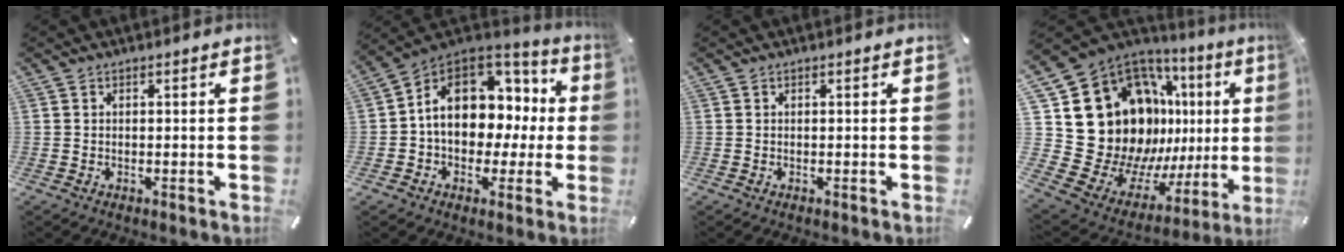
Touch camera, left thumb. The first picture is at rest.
{"total": 14.3, "force": [2.2, 11.0, 8.8], "torque": [-0.144, -0.009, 0.046]}
{"total": 0.0}
{"total": 28.5, "force": [5.8, 20.9, 18.6], "torque": [-0.269, -0.099, 0.177]}